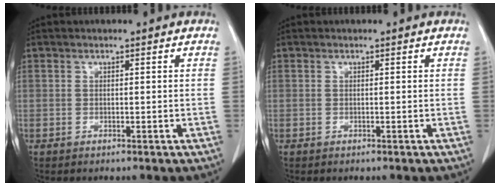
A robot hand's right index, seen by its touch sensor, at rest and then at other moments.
{"total": 0.0}